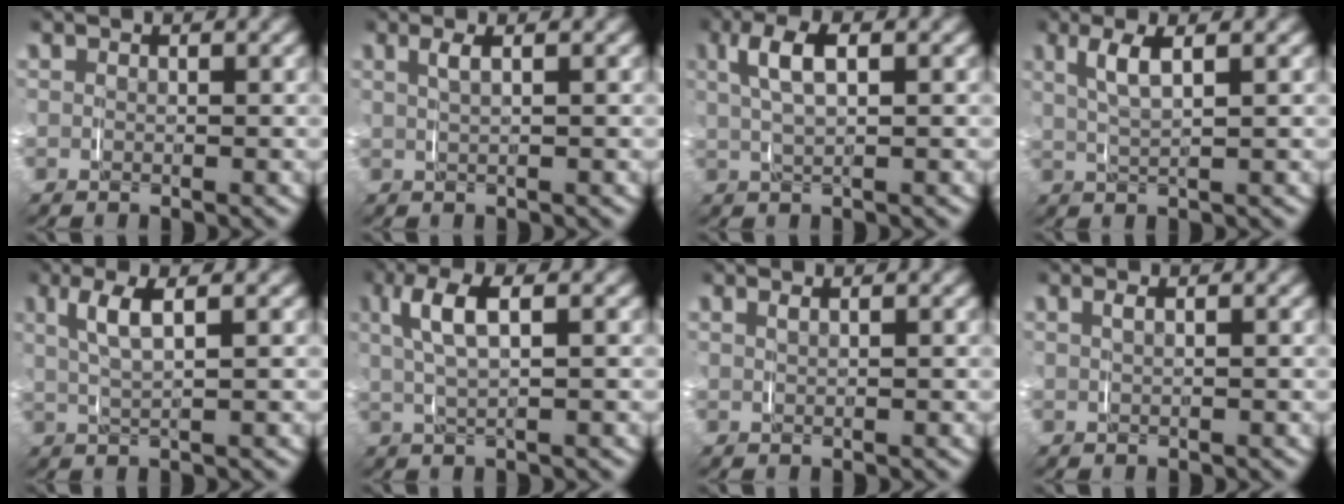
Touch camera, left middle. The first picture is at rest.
{"total": 1.3, "force": [0.5, -0.1, 1.2], "torque": [-0.024, 0.003, 0.009]}
{"total": 3.9, "force": [1.1, 1.5, 3.5], "torque": [-0.072, 0.008, 0.018]}
{"total": 2.9, "force": [1.0, 0.5, 2.6], "torque": [-0.055, 0.002, 0.020]}
{"total": 3.2, "force": [1.0, 0.6, 3.0], "torque": [-0.064, 0.003, 0.019]}
{"total": 4.3, "force": [1.2, 1.5, 3.9], "torque": [-0.085, 0.008, 0.019]}
{"total": 0.6, "force": [0.3, -0.2, 0.4], "torque": [-0.008, 0.001, 0.008]}
{"total": 0.7, "force": [0.2, -0.1, 0.7], "torque": [-0.014, 0.002, 0.004]}